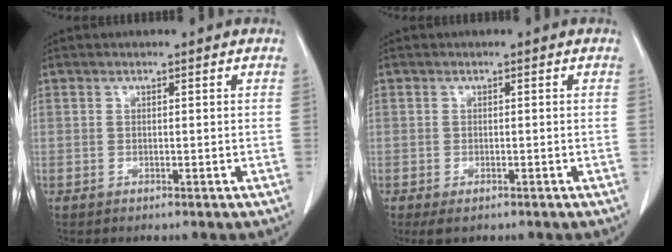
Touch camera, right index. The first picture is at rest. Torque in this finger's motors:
{"motor_torque": [0.27, -0.24, 0.06, 0.00]}